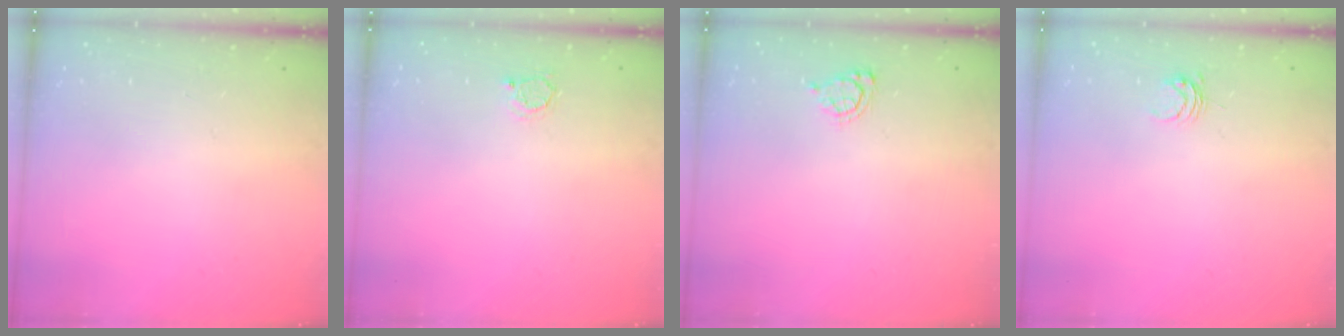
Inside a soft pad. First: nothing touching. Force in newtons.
{"total": 2.0, "press": 2.0, "slide": 0.4}
{"total": 4.5, "press": 4.5, "slide": 0.4}
{"total": 3.7, "press": 3.7, "slide": 0.5}